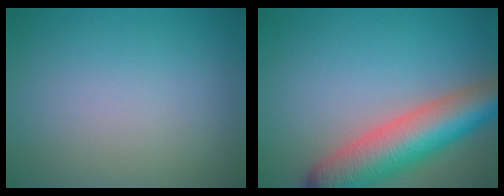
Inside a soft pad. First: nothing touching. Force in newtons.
{"total": 9.1, "press": 9.1, "slide": 0.6}